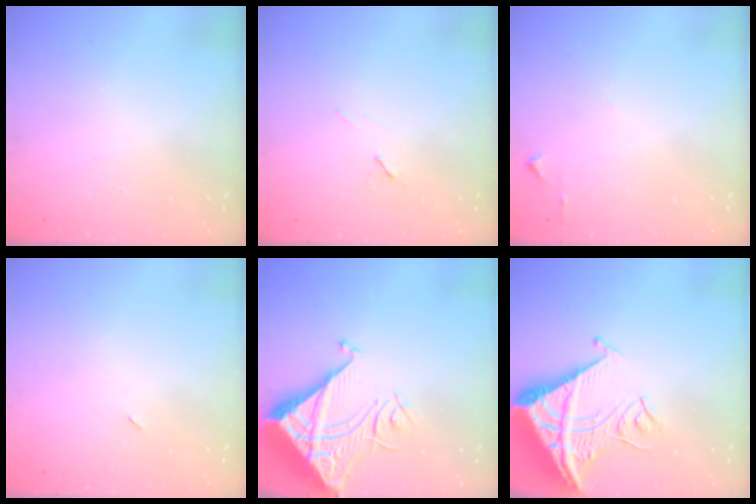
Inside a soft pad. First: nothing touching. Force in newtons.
{"total": 6.0, "press": 5.3, "slide": 2.8}
{"total": 5.1, "press": 5.1, "slide": 0.6}
{"total": 2.2, "press": 1.8, "slide": 1.2}
{"total": 9.4, "press": 9.3, "slide": 1.0}
{"total": 11.9, "press": 11.8, "slide": 1.2}